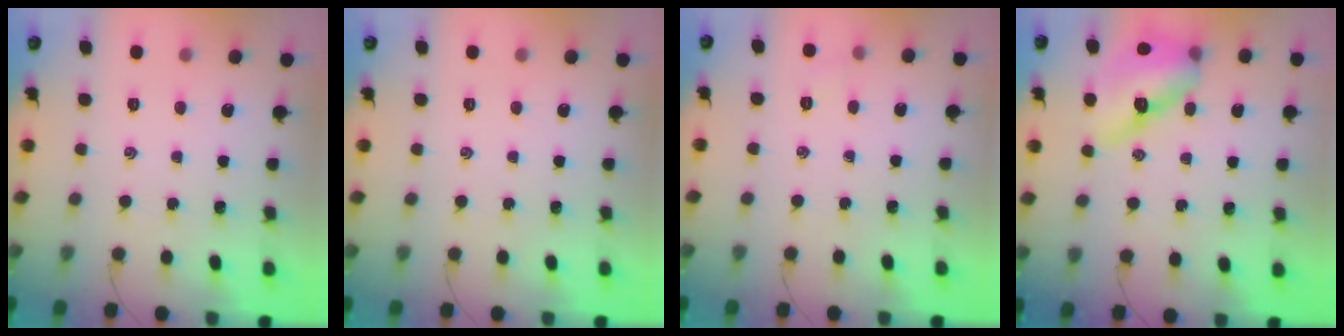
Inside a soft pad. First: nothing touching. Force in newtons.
{"total": 0.0}
{"total": 3.2, "press": 3.1, "slide": 1.0}
{"total": 12.5, "press": 11.9, "slide": 3.7}